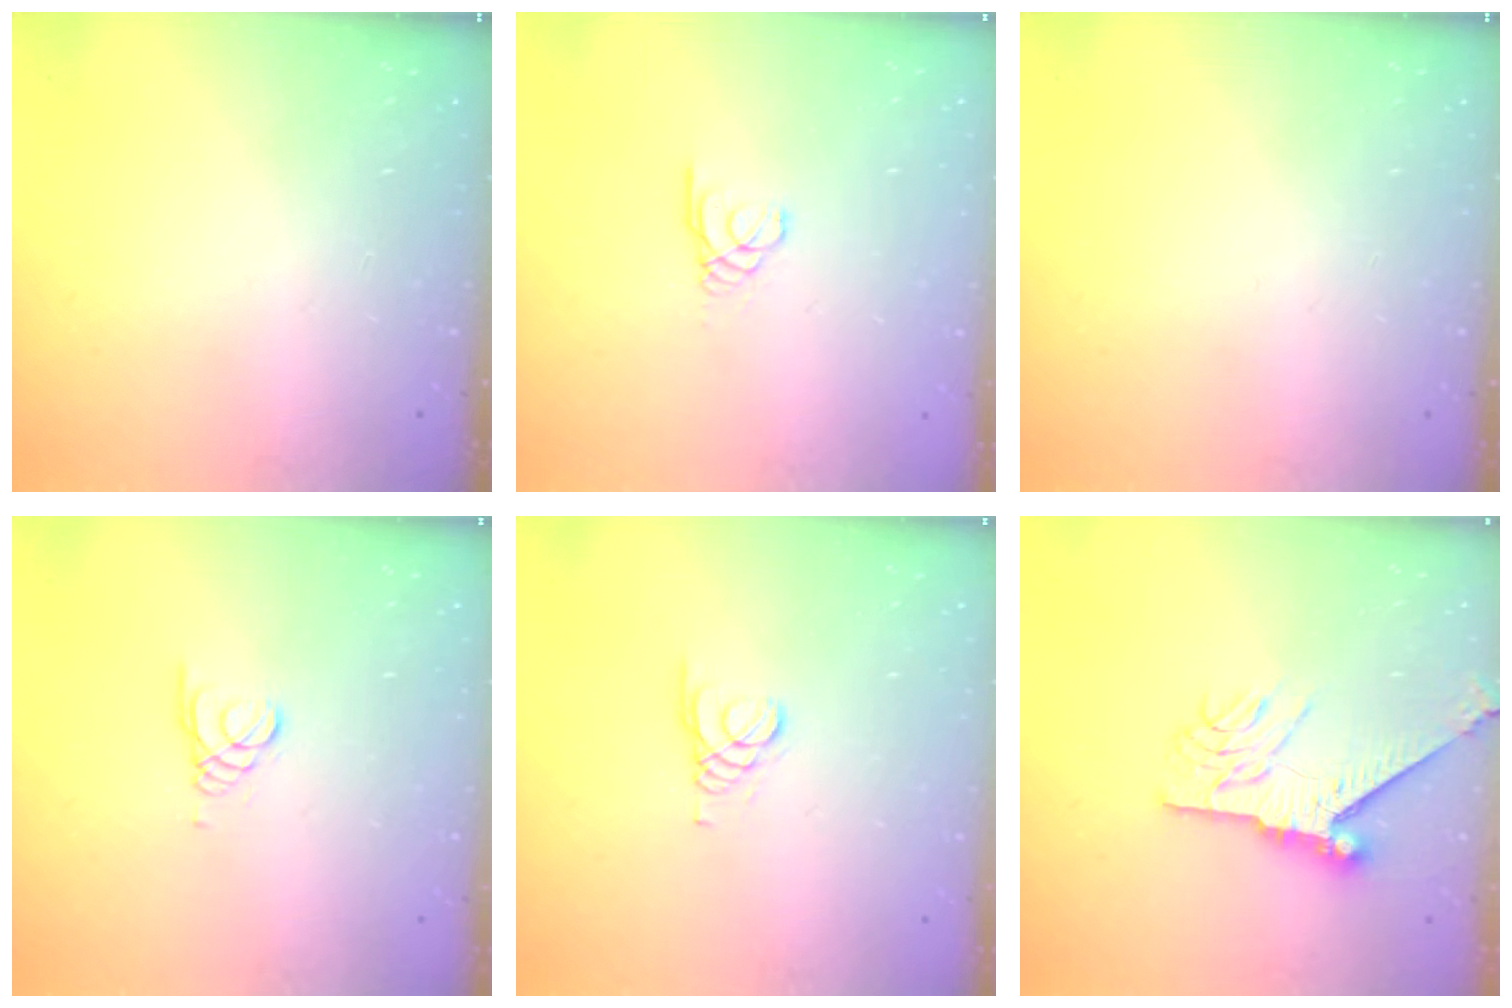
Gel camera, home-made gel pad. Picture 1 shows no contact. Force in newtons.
{"total": 1.7, "press": 1.7, "slide": 0.2}
{"total": 0.0}
{"total": 1.0, "press": 1.0, "slide": 0.1}
{"total": 1.6, "press": 1.5, "slide": 0.2}
{"total": 9.5, "press": 9.5, "slide": 0.6}